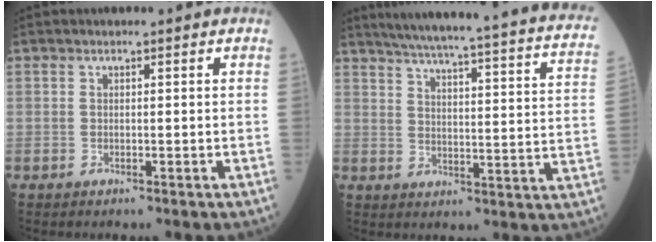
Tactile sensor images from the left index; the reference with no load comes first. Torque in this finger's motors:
{"motor_torque": [0.84, -1.30, 0.09, 0.08]}